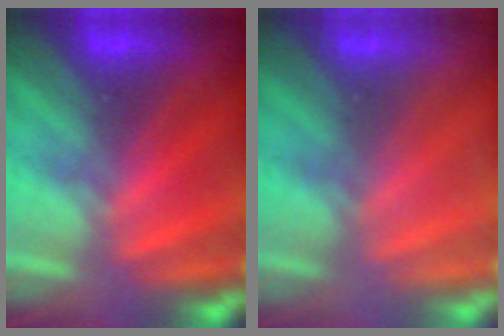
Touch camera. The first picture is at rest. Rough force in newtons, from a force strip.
{"total": 2.9}